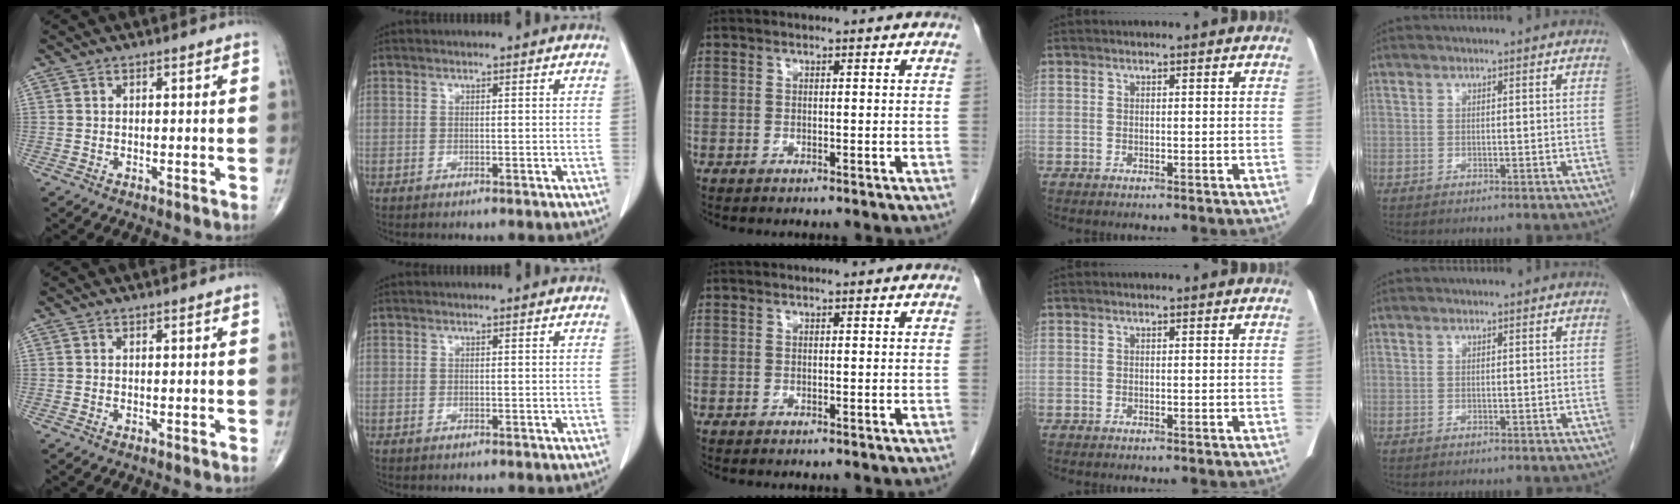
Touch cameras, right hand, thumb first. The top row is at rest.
{"middle": {"total": 0.9, "force": [0.9, 0.1, 0.0], "torque": [0.002, 0.001, 0.016]}}